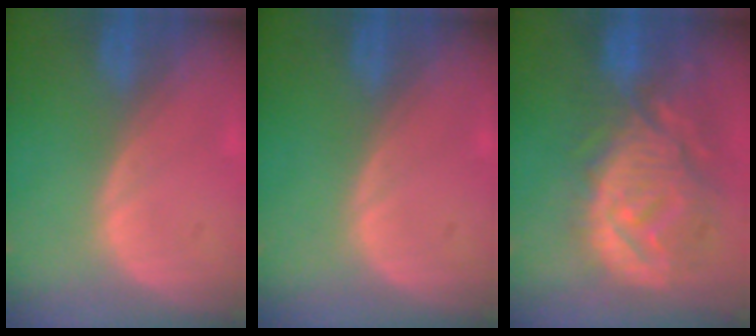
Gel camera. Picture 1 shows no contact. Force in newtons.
{"total": 0.0}
{"total": 12.6, "press": 11.1, "slide": 5.8}